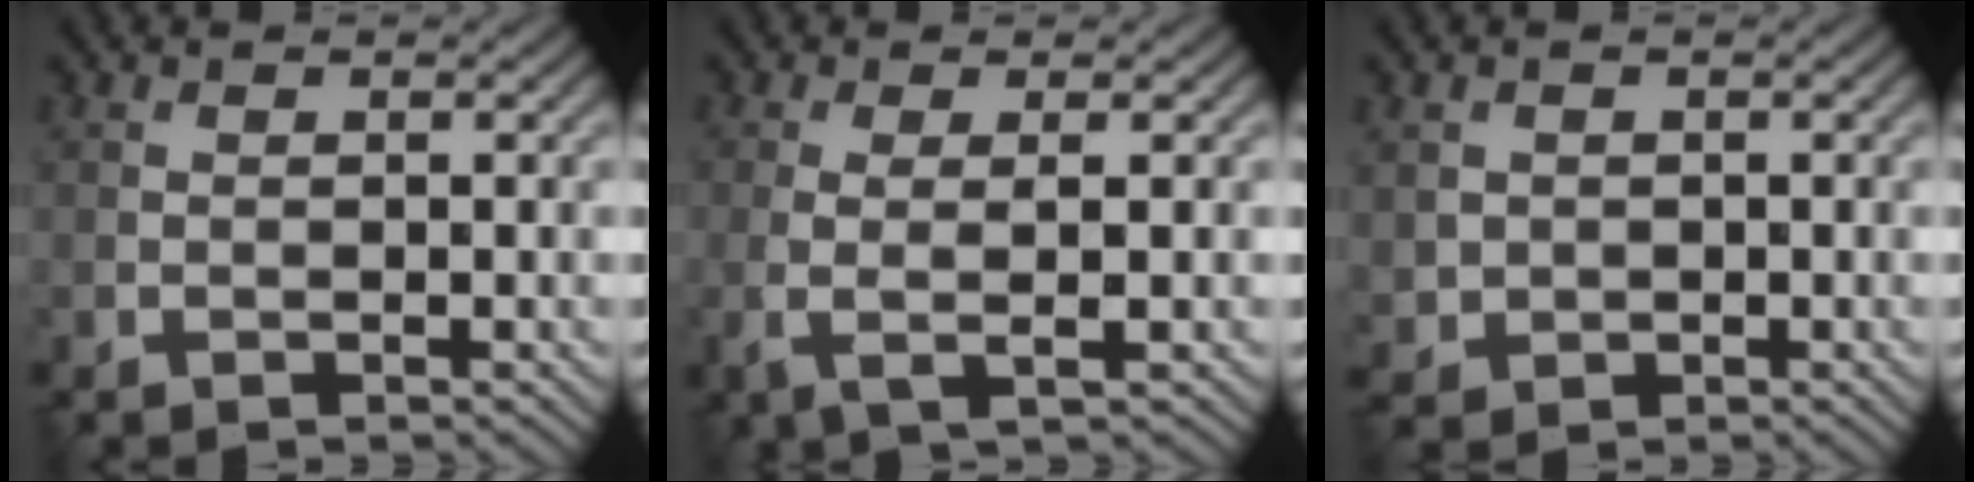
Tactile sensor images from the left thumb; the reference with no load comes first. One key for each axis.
{"total": 2.8, "fx": 0.0, "fy": 0.5, "fz": 2.8, "tx": -0.057, "ty": 0.000, "tz": -0.003}
{"total": 1.8, "fx": 0.2, "fy": 1.8, "fz": 0.3, "tx": -0.015, "ty": -0.009, "tz": 0.007}